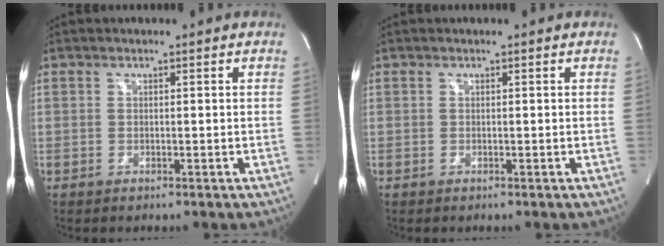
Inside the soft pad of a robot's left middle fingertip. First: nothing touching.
{"total": 0.0}